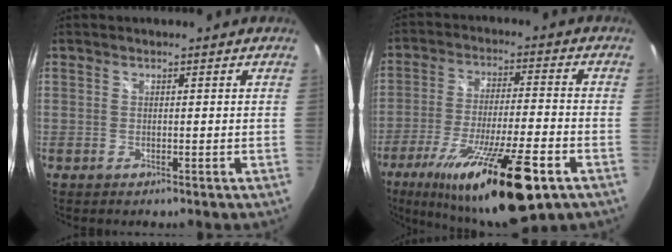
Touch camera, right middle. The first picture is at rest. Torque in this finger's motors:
{"motor_torque": [1.61, -0.52, 1.05, 0.21]}